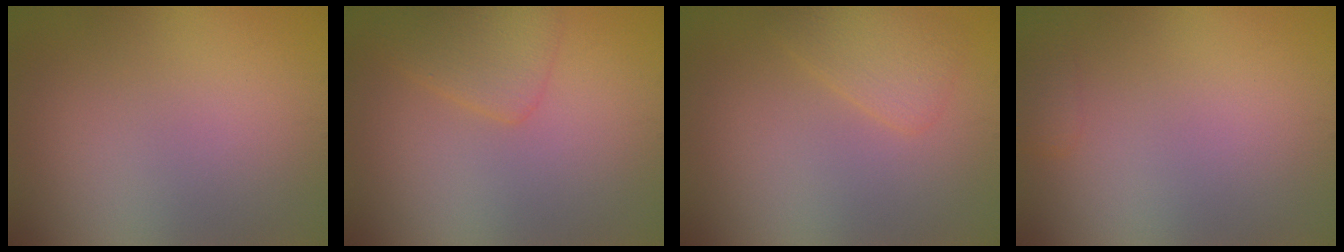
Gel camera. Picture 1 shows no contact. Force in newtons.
{"total": 2.6, "press": 2.6, "slide": 0.1}
{"total": 2.0, "press": 2.0, "slide": 0.2}
{"total": 1.1, "press": 1.1, "slide": 0.1}